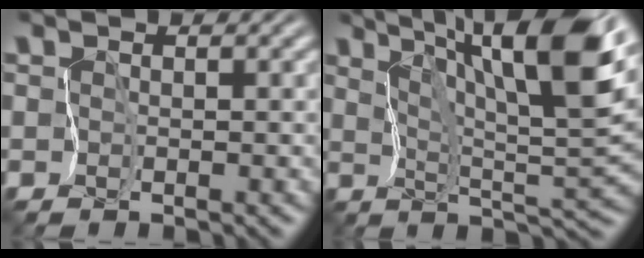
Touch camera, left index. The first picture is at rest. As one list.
[{"total": 12.3, "force": [7.3, 1.9, 9.7], "torque": [-0.149, 0.004, 0.125]}]